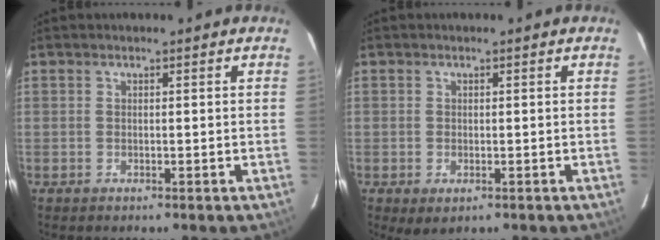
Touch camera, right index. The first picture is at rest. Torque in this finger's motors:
{"motor_torque": [0.46, -0.44, 0.12, 0.01]}